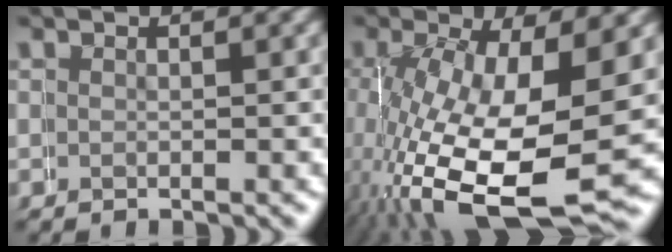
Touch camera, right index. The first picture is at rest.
{"total": 11.3, "force": [-1.8, 5.9, 9.4], "torque": [-0.208, -0.062, 0.014]}